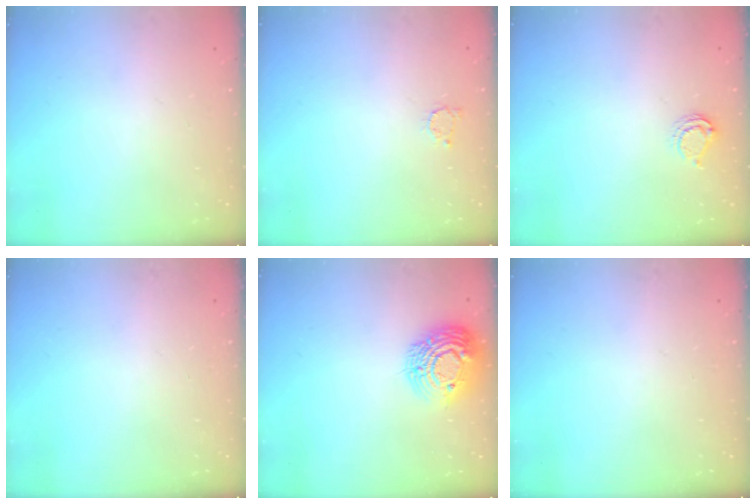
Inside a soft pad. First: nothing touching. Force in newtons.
{"total": 2.5, "press": 2.5, "slide": 0.4}
{"total": 4.5, "press": 4.5, "slide": 0.3}
{"total": 0.0}
{"total": 14.6, "press": 14.5, "slide": 0.9}
{"total": 0.0}